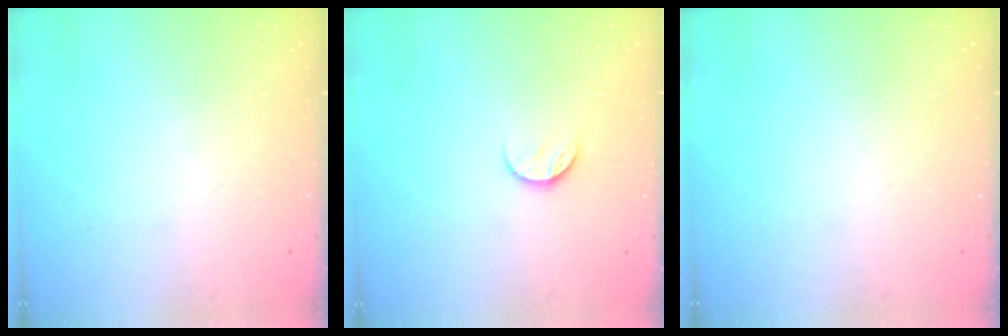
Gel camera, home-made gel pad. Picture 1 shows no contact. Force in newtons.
{"total": 7.1, "press": 7.1, "slide": 0.8}
{"total": 0.0}